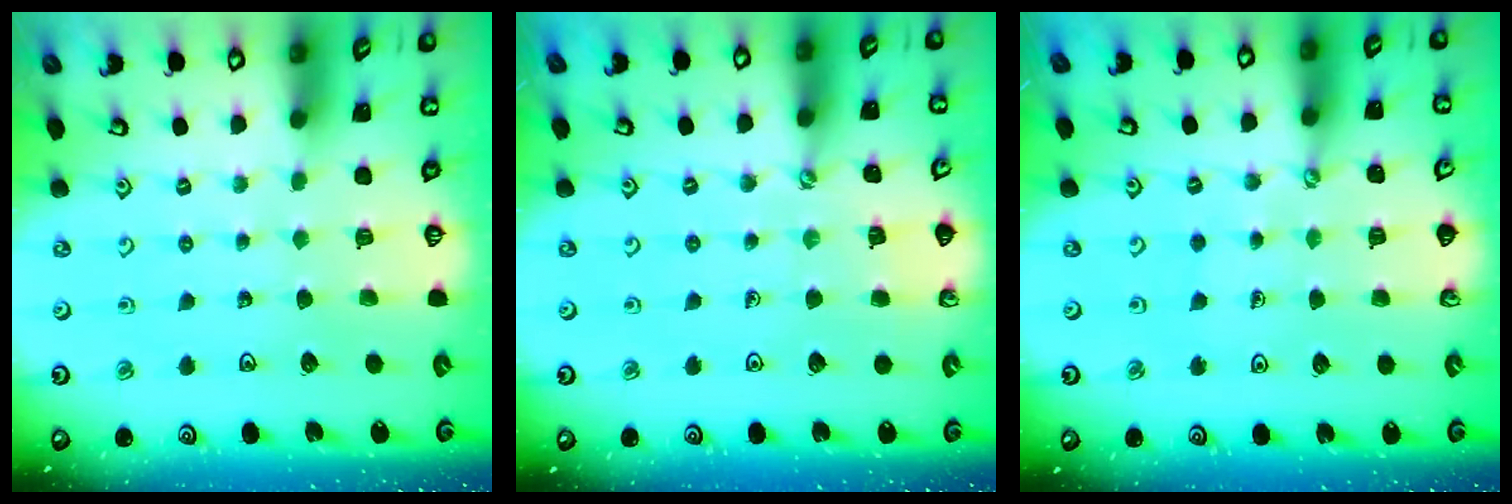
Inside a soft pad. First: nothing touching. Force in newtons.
{"total": 2.7, "press": 2.7, "slide": 0.4}
{"total": 0.7, "press": 0.7, "slide": 0.0}